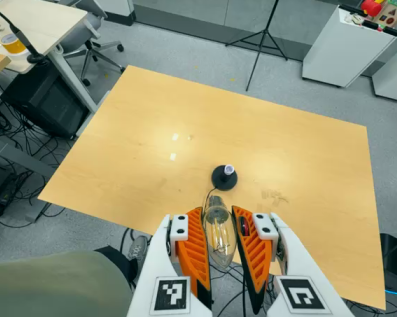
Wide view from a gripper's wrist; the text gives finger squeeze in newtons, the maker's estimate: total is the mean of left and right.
{"total": 19.1, "left": 20.0, "right": 18.2}